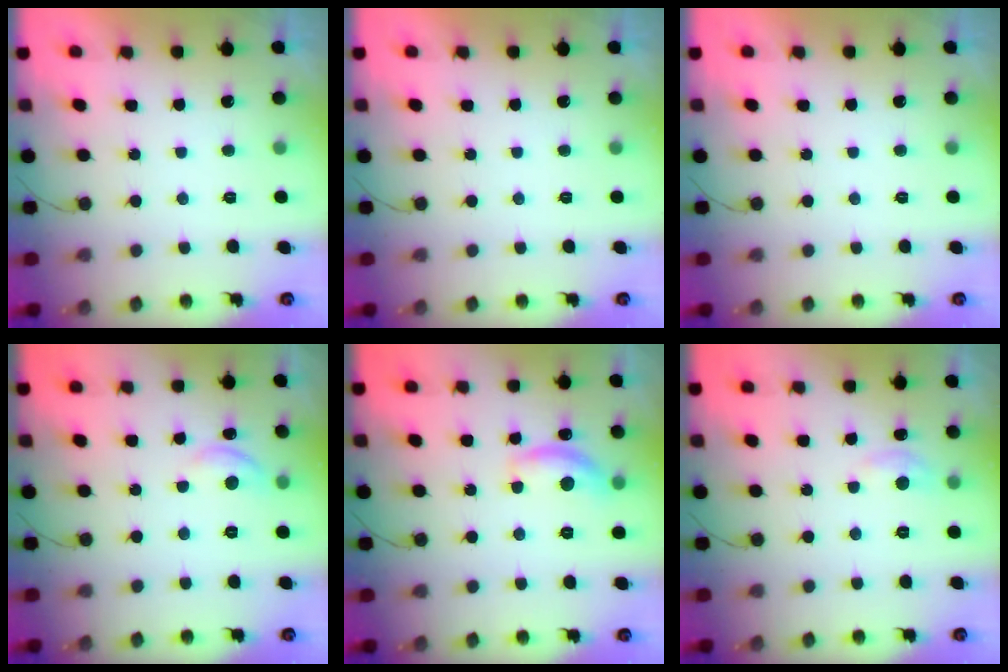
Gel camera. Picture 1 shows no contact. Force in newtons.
{"total": 0.0}
{"total": 0.0}
{"total": 6.2, "press": 6.2, "slide": 0.6}
{"total": 12.1, "press": 12.0, "slide": 0.7}
{"total": 5.0, "press": 4.9, "slide": 0.5}